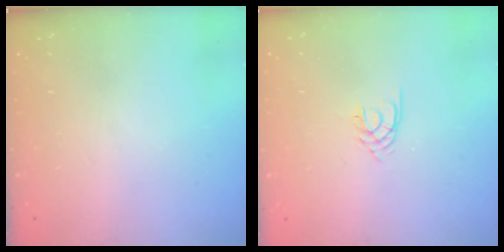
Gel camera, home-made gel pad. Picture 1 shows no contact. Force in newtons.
{"total": 2.1, "press": 2.0, "slide": 0.3}